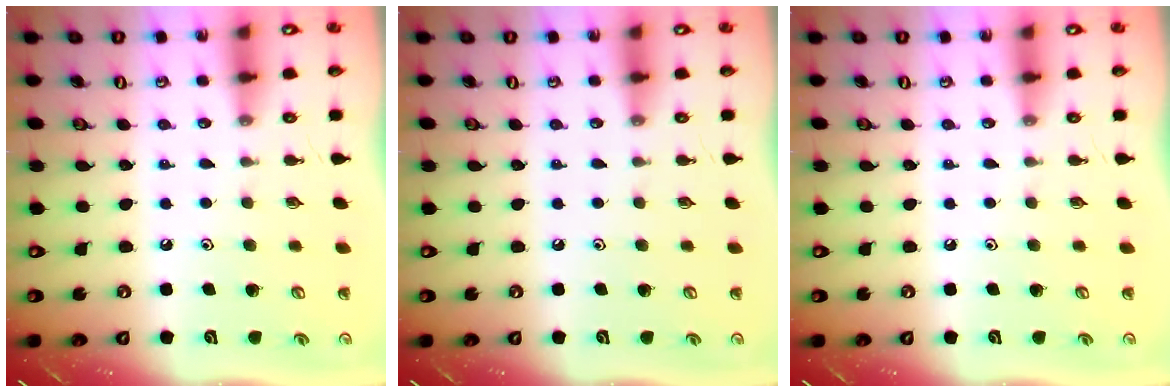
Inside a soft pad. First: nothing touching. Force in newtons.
{"total": 0.0}
{"total": 0.0}